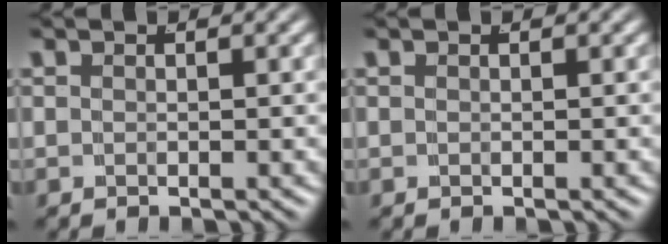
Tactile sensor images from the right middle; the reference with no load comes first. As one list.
[{"total": 0.0}]